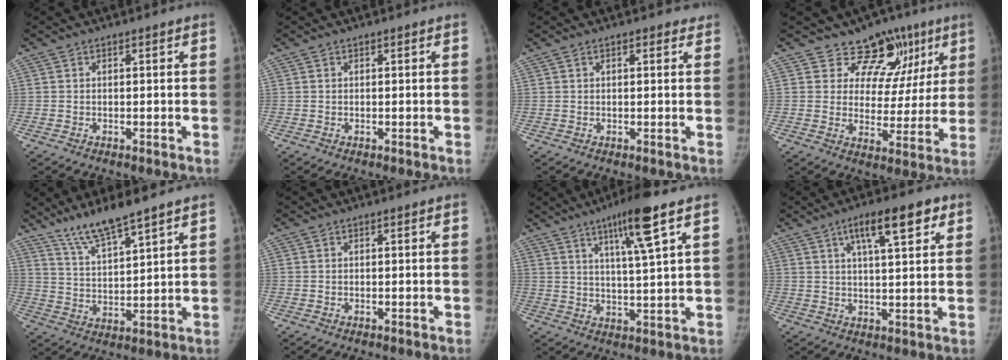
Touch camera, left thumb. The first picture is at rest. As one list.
[{"total": 0.0}, {"total": 1.8, "force": [1.2, 0.9, 1.0], "torque": [-0.005, -0.002, 0.010]}, {"total": 12.0, "force": [8.2, 8.4, 2.5], "torque": [0.017, -0.037, 0.098]}, {"total": 9.6, "force": [7.6, 0.9, 5.9], "torque": [-0.109, -0.043, 0.151]}, {"total": 0.0}, {"total": 10.4, "force": [5.7, 0.2, 8.7], "torque": [-0.149, -0.027, 0.095]}, {"total": 10.3, "force": [5.2, 3.0, 8.3], "torque": [-0.114, -0.010, 0.079]}]